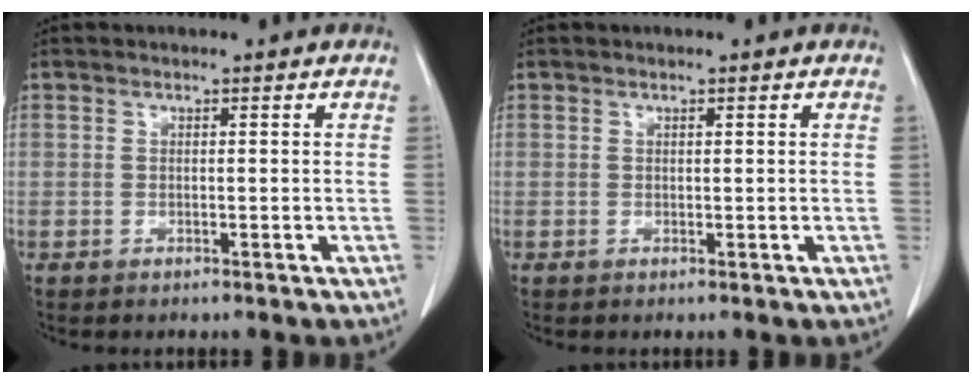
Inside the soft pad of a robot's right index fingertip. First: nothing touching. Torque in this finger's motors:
{"motor_torque": [-0.17, 0.15, -0.03, -0.01]}